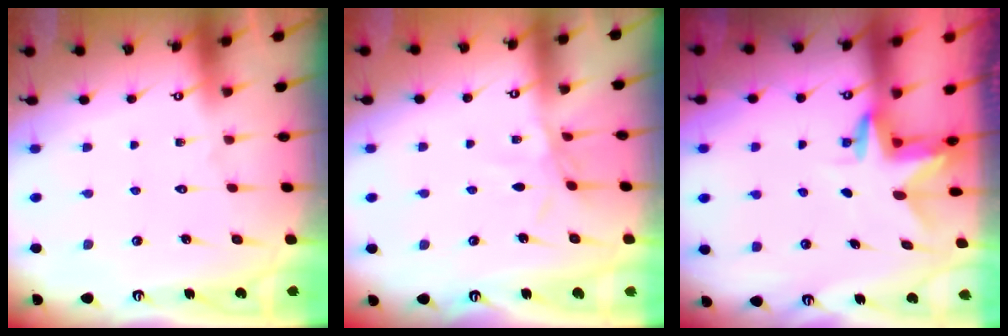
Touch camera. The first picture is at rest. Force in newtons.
{"total": 5.3, "press": 5.3, "slide": 0.4}
{"total": 3.0, "press": 3.0, "slide": 0.2}